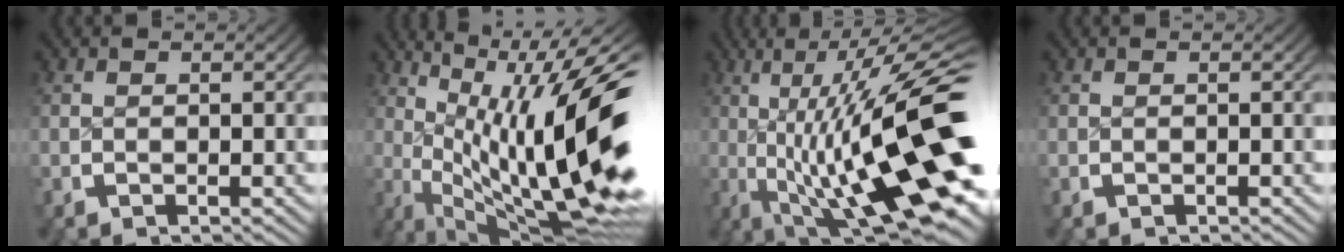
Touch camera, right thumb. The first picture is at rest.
{"total": 17.9, "force": [-1.1, 10.2, 14.7], "torque": [-0.232, -0.029, 0.001]}
{"total": 18.4, "force": [-1.9, 8.9, 16.0], "torque": [-0.251, -0.032, -0.008]}
{"total": 0.0}